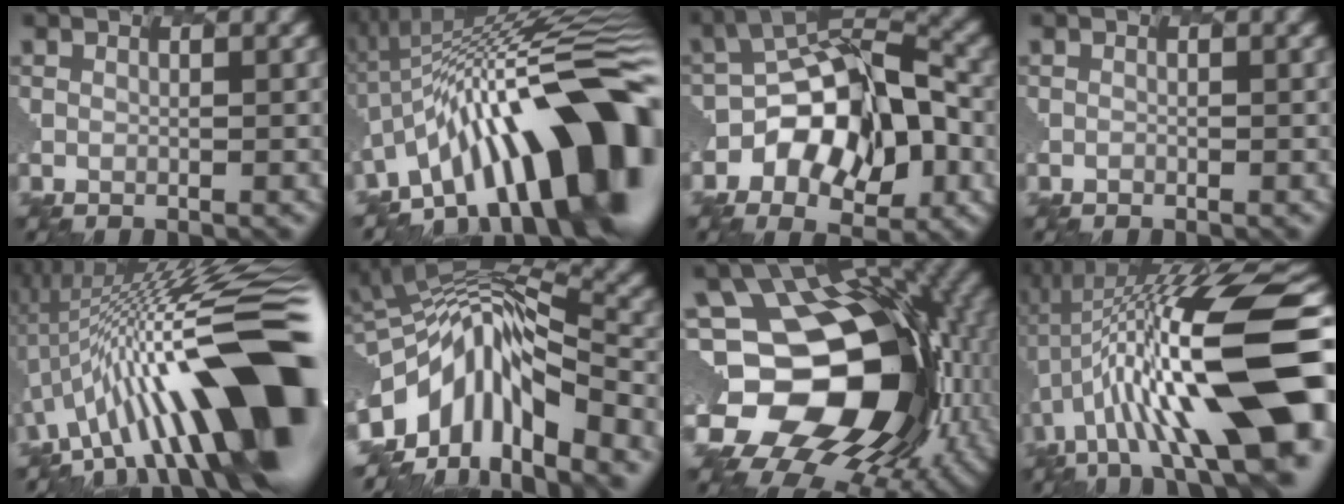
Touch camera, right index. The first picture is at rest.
{"total": 14.4, "force": [-5.1, 4.4, 12.8], "torque": [-0.165, 0.049, -0.091]}
{"total": 10.0, "force": [-3.7, 5.9, 7.2], "torque": [-0.134, 0.009, -0.066]}
{"total": 0.9, "force": [-0.7, -0.2, -0.5], "torque": [-0.003, 0.001, -0.011]}
{"total": 15.1, "force": [-2.6, 4.0, 14.3], "torque": [-0.210, 0.046, -0.054]}
{"total": 9.7, "force": [-5.8, 3.5, 6.9], "torque": [-0.142, 0.010, -0.092]}
{"total": 16.9, "force": [-1.4, 12.4, 11.3], "torque": [-0.220, -0.012, 0.001]}
{"total": 15.3, "force": [-1.1, 4.1, 14.7], "torque": [-0.280, 0.030, -0.012]}